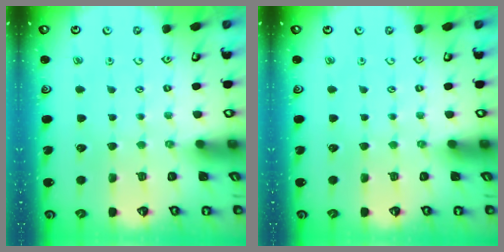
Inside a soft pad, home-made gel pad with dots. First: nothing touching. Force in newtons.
{"total": 0.0}